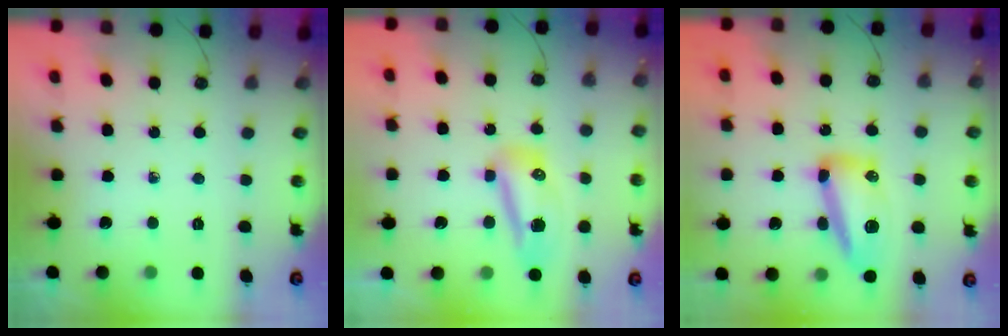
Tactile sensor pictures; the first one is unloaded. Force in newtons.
{"total": 17.5, "press": 12.4, "slide": 12.4}
{"total": 12.5, "press": 12.4, "slide": 1.3}